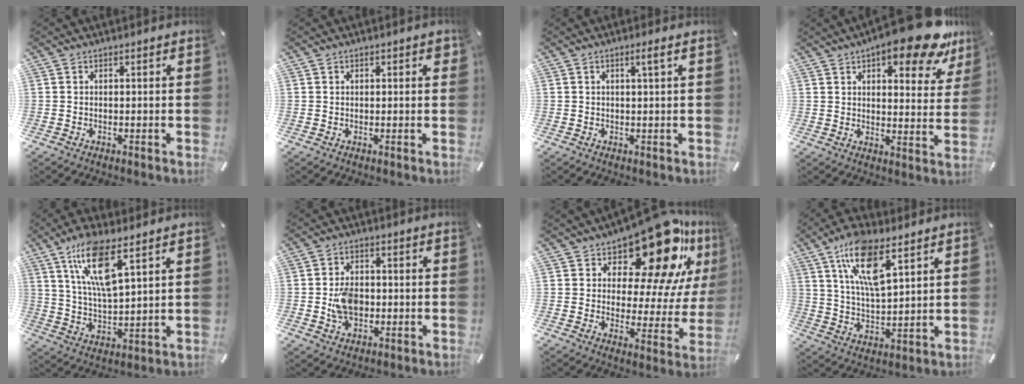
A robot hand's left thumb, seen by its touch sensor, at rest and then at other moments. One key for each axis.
{"total": 1.0, "fx": 0.5, "fy": 0.6, "fz": 0.7, "tx": -0.005, "ty": 0.000, "tz": 0.006}
{"total": 2.5, "fx": 0.9, "fy": 0.1, "fz": 2.3, "tx": -0.045, "ty": 0.002, "tz": 0.014}
{"total": 16.0, "fx": 10.8, "fy": 5.4, "fz": 10.5, "tx": -0.141, "ty": -0.068, "tz": 0.175}
{"total": 13.1, "fx": 7.8, "fy": 3.9, "fz": 9.7, "tx": -0.201, "ty": -0.020, "tz": 0.139}
{"total": 7.6, "fx": -0.9, "fy": 5.6, "fz": 5.1, "tx": -0.095, "ty": -0.001, "tz": -0.019}
{"total": 19.6, "fx": 14.3, "fy": 7.7, "fz": 10.9, "tx": -0.152, "ty": -0.127, "tz": 0.237}
{"total": 14.0, "fx": 8.4, "fy": 4.9, "fz": 10.0, "tx": -0.208, "ty": -0.020, "tz": 0.149}